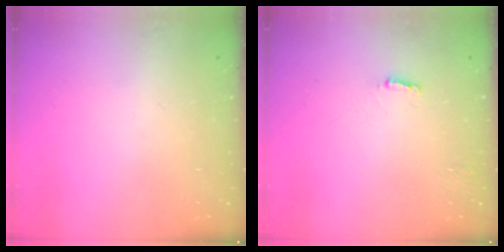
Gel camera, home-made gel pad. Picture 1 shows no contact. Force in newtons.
{"total": 2.2, "press": 2.2, "slide": 0.1}